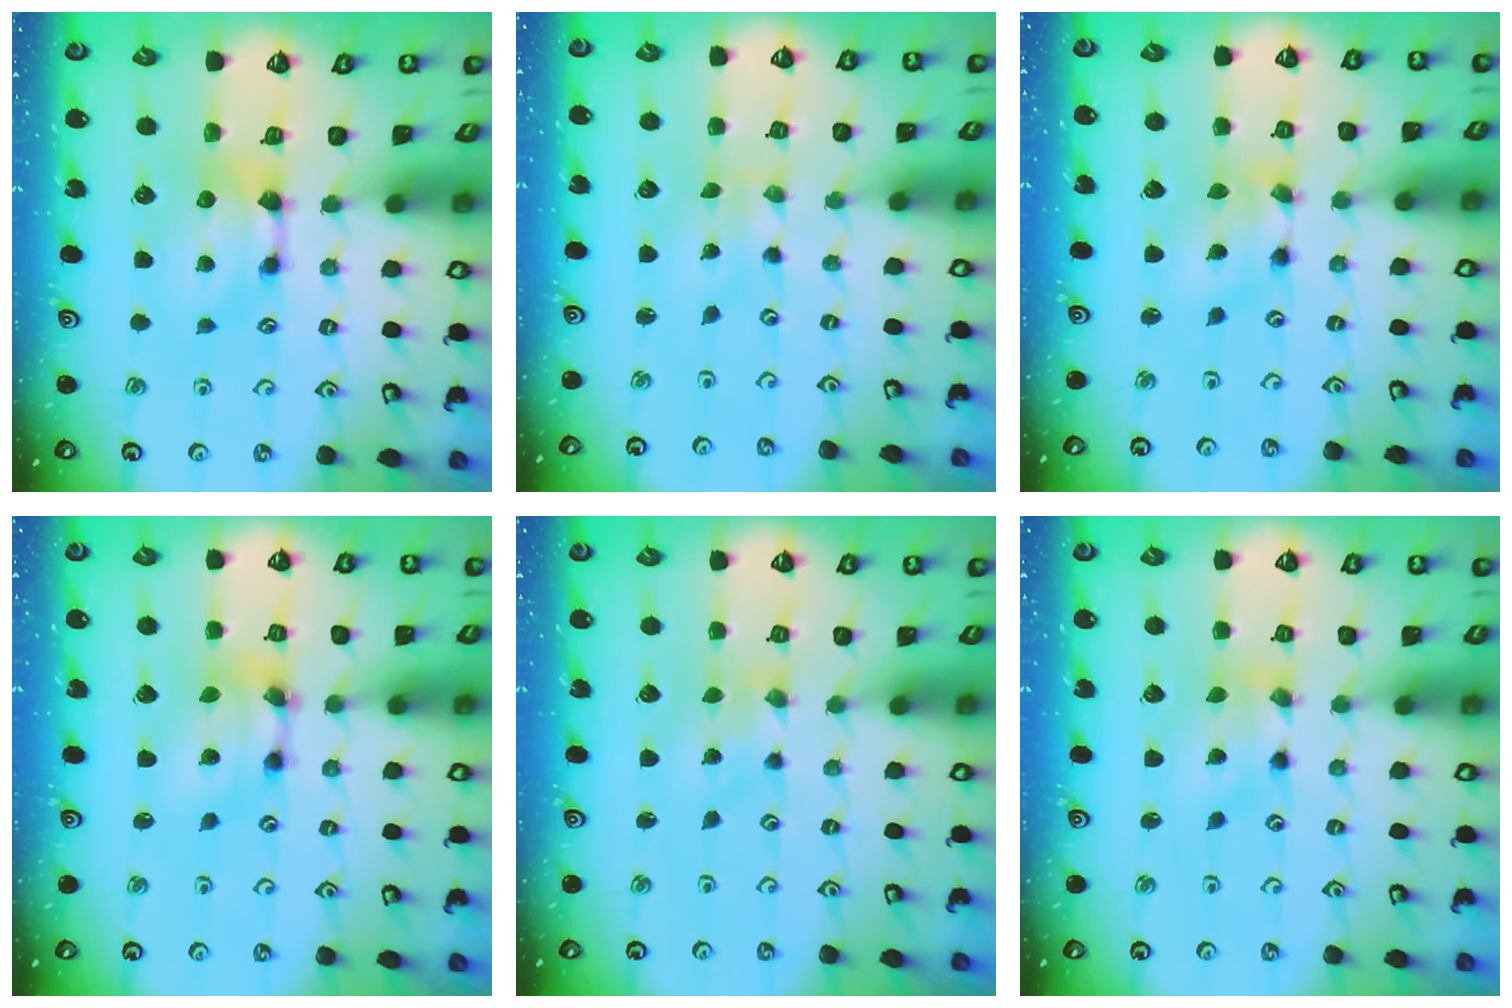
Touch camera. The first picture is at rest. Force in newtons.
{"total": 5.4, "press": 5.4, "slide": 0.7}
{"total": 2.0, "press": 1.2, "slide": 1.5}
{"total": 6.0, "press": 5.7, "slide": 2.0}
{"total": 4.0, "press": 4.0, "slide": 0.8}
{"total": 1.9, "press": 1.3, "slide": 1.4}